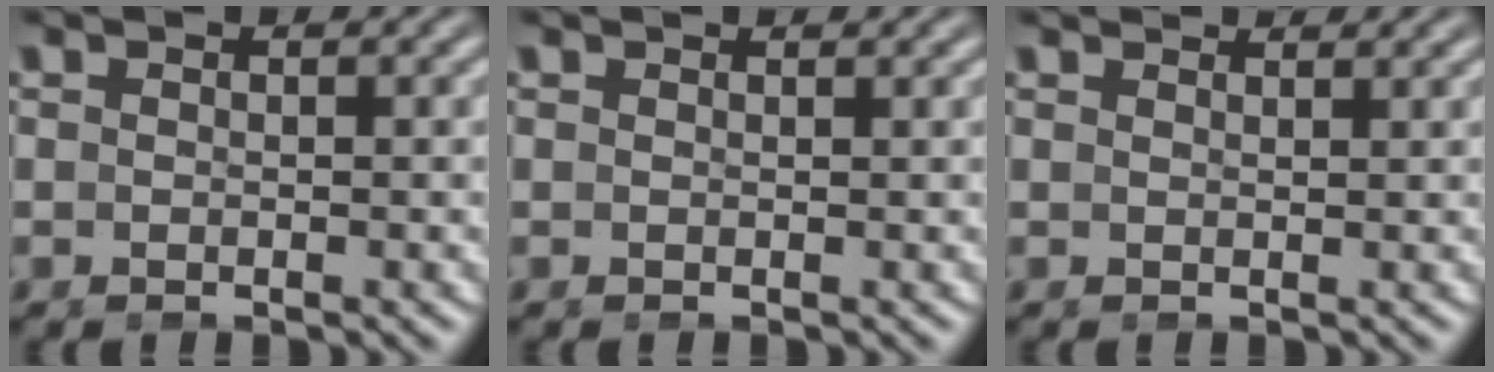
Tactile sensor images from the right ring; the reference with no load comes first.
{"total": 0.7, "force": [0.6, -0.4, -0.1], "torque": [0.009, -0.001, 0.014]}
{"total": 2.2, "force": [2.1, -0.7, 0.1], "torque": [0.011, 0.004, 0.037]}